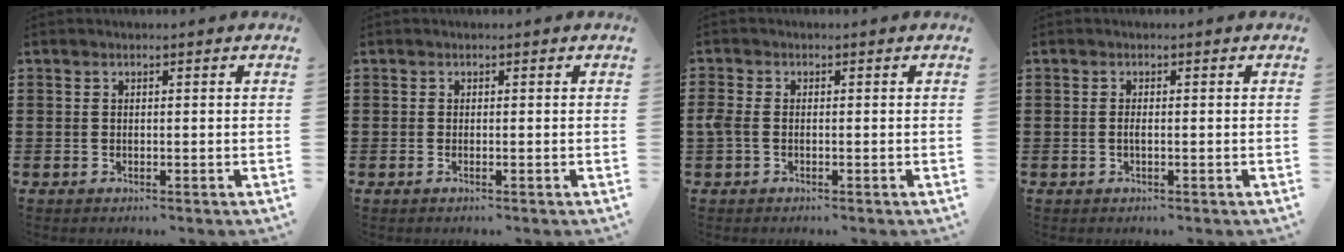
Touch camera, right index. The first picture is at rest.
{"total": 0.0}
{"total": 2.0, "force": [-0.6, 1.1, 1.5], "torque": [-0.046, -0.004, -0.015]}
{"total": 1.0, "force": [-0.3, 0.1, 0.9], "torque": [-0.017, -0.003, -0.006]}